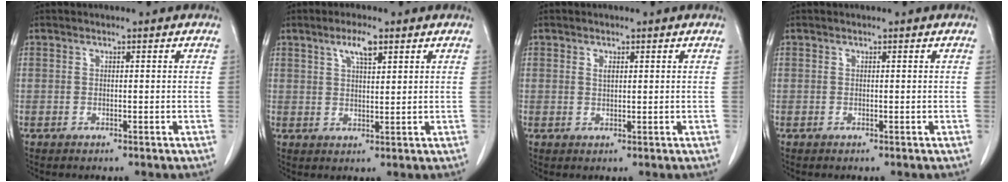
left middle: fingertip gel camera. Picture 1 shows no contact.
{"total": 4.1, "force": [2.5, 0.9, 3.2], "torque": [-0.063, 0.003, 0.045]}
{"total": 1.0, "force": [0.5, 0.5, 0.7], "torque": [-0.016, -0.003, 0.010]}
{"total": 0.0}